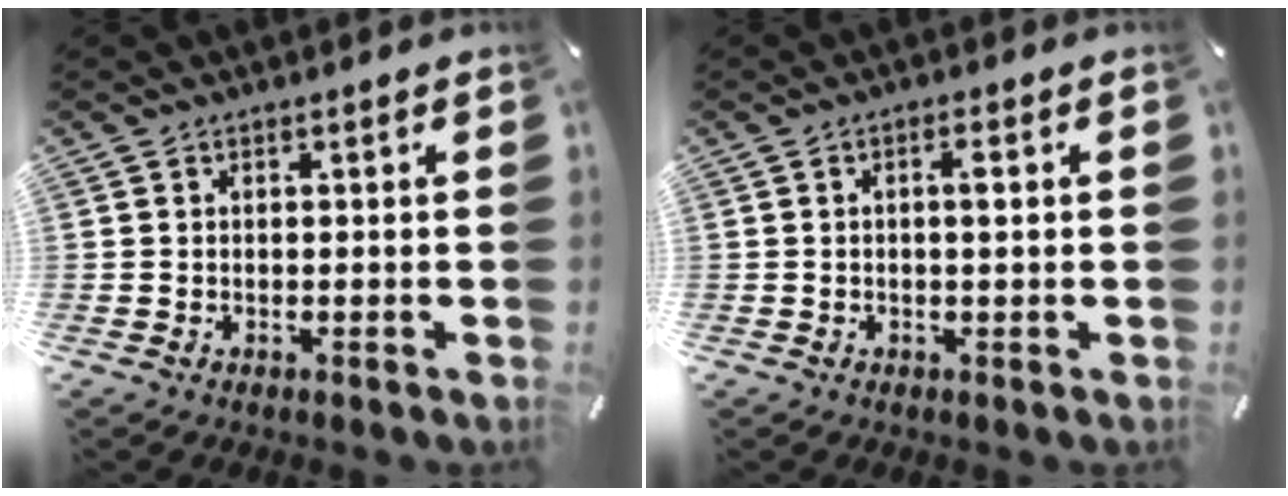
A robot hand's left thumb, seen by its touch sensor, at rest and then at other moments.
{"total": 2.4, "force": [0.3, 0.6, 2.3], "torque": [-0.046, 0.003, 0.003]}